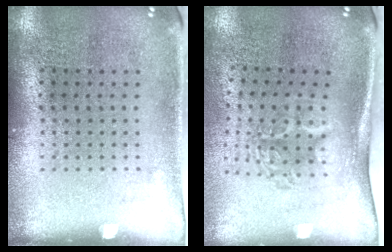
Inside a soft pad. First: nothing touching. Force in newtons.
{"total": 1.8, "press": 1.2, "slide": 1.3}